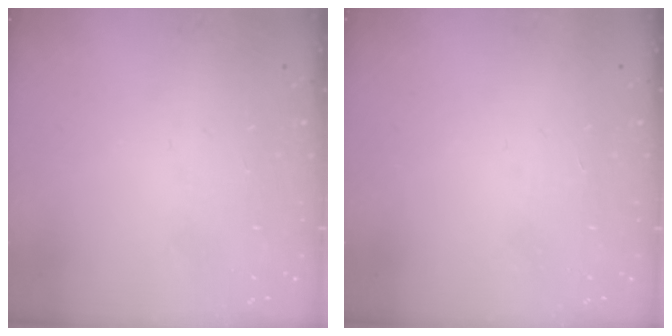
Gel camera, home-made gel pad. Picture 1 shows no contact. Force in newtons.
{"total": 1.6, "press": 1.6, "slide": 0.1}